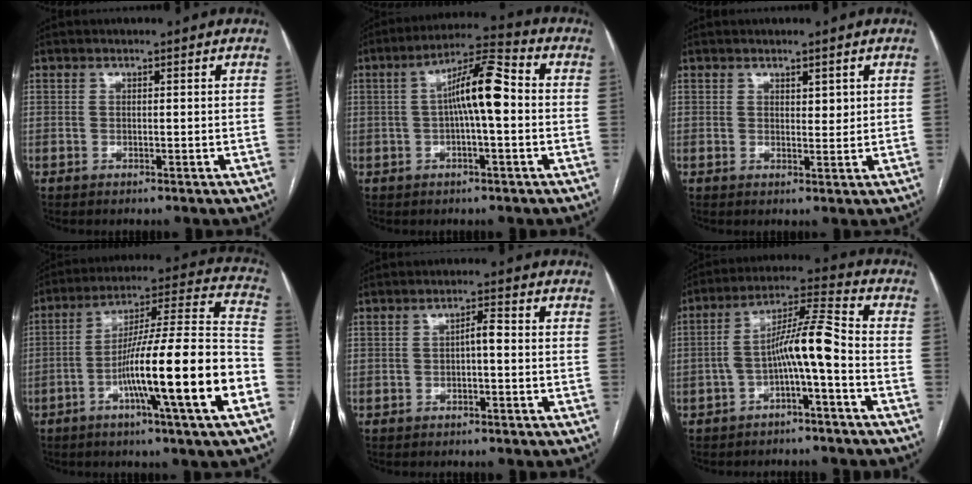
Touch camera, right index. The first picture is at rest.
{"total": 9.3, "force": [0.2, 1.5, 9.2], "torque": [-0.162, 0.029, -0.001]}
{"total": 1.8, "force": [0.9, 0.8, 1.3], "torque": [-0.016, -0.004, 0.015]}
{"total": 20.9, "force": [-7.5, -0.5, 19.4], "torque": [-0.281, -0.001, -0.127]}
{"total": 2.3, "force": [-0.3, 0.6, 2.2], "torque": [-0.035, 0.007, -0.006]}
{"total": 8.8, "force": [-2.7, 0.6, 8.4], "torque": [-0.151, 0.036, -0.047]}